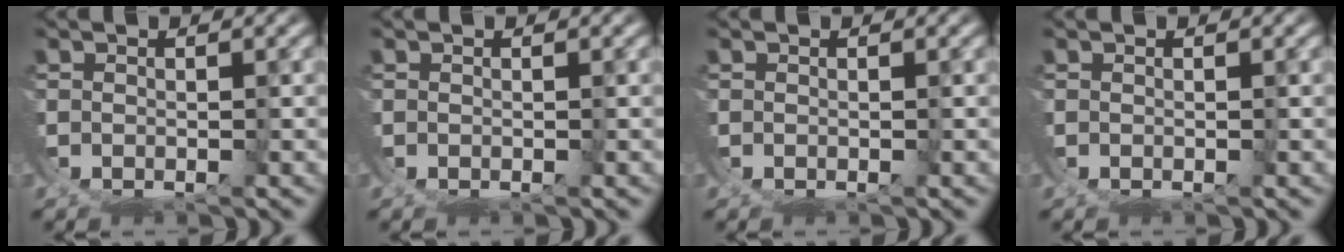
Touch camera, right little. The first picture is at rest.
{"total": 0.0}
{"total": 0.0}
{"total": 0.0}